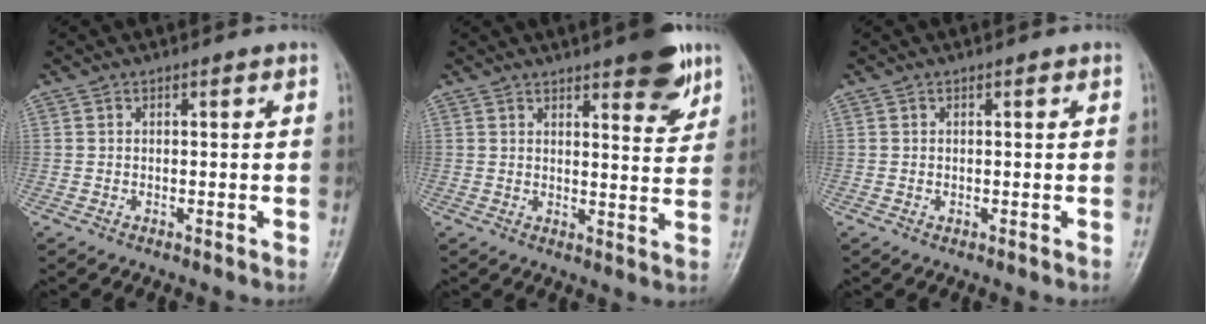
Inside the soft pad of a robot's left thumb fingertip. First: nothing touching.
{"total": 9.0, "force": [5.6, 2.7, 6.4], "torque": [-0.063, -0.030, 0.072]}
{"total": 0.5, "force": [0.1, 0.4, 0.4], "torque": [-0.001, 0.000, 0.002]}